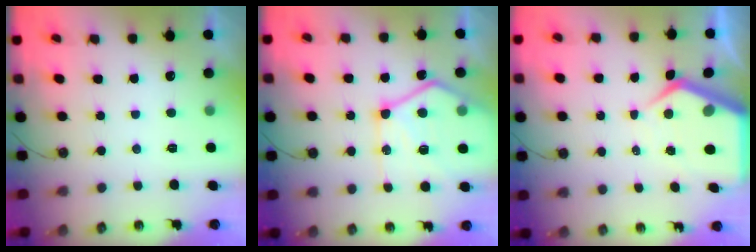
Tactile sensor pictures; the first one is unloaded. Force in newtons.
{"total": 19.2, "press": 19.1, "slide": 1.6}
{"total": 7.9, "press": 7.9, "slide": 0.8}